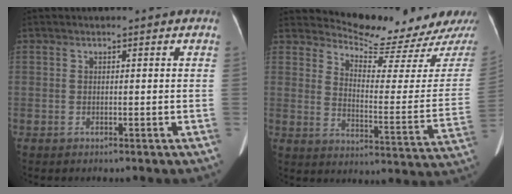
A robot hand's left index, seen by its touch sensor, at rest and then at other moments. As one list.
[{"total": 14.0, "force": [13.8, -0.6, 2.4], "torque": [-0.034, -0.092, 0.179]}]